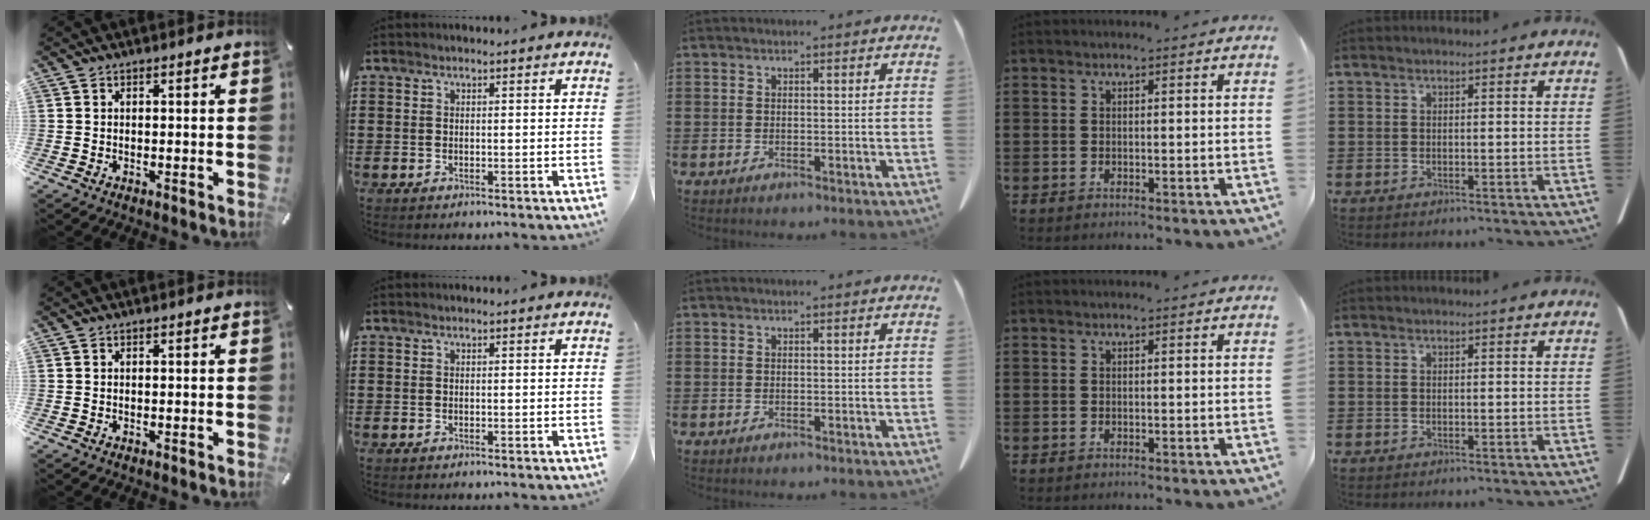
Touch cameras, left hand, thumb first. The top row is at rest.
{}